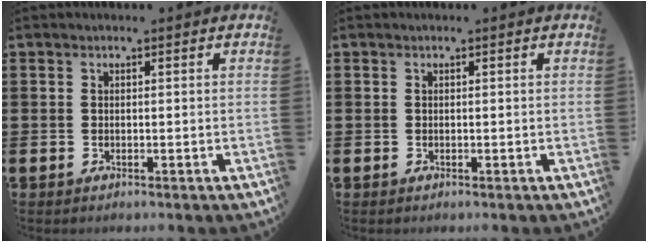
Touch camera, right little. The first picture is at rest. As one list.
[{"total": 0.0}]